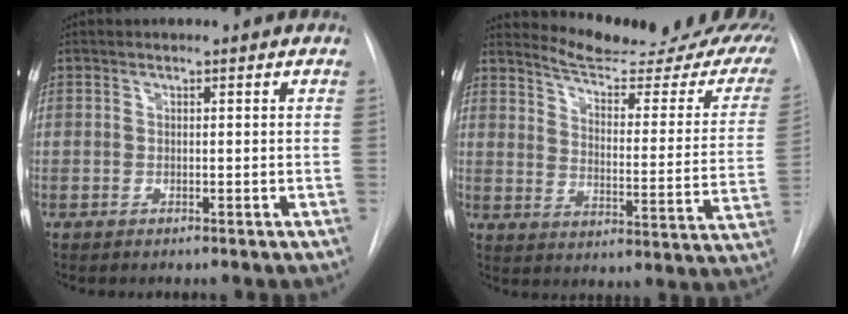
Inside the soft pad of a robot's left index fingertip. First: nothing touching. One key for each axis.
{"total": 19.6, "fx": 17.9, "fy": 2.7, "fz": 7.5, "tx": -0.088, "ty": -0.092, "tz": 0.211}